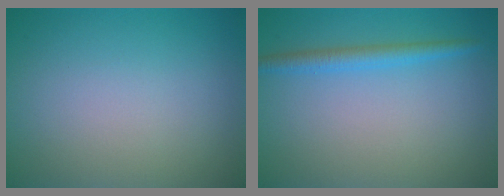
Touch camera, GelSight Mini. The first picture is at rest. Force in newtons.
{"total": 2.0, "press": 2.0, "slide": 0.2}